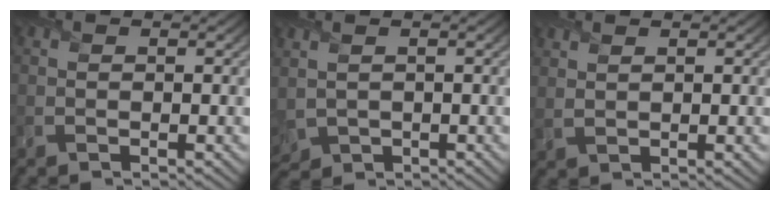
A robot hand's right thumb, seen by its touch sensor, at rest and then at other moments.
{"total": 3.9, "force": [-0.4, 2.8, 2.7], "torque": [-0.080, -0.014, 0.001]}
{"total": 2.1, "force": [1.4, 0.5, 1.5], "torque": [-0.030, 0.005, 0.033]}